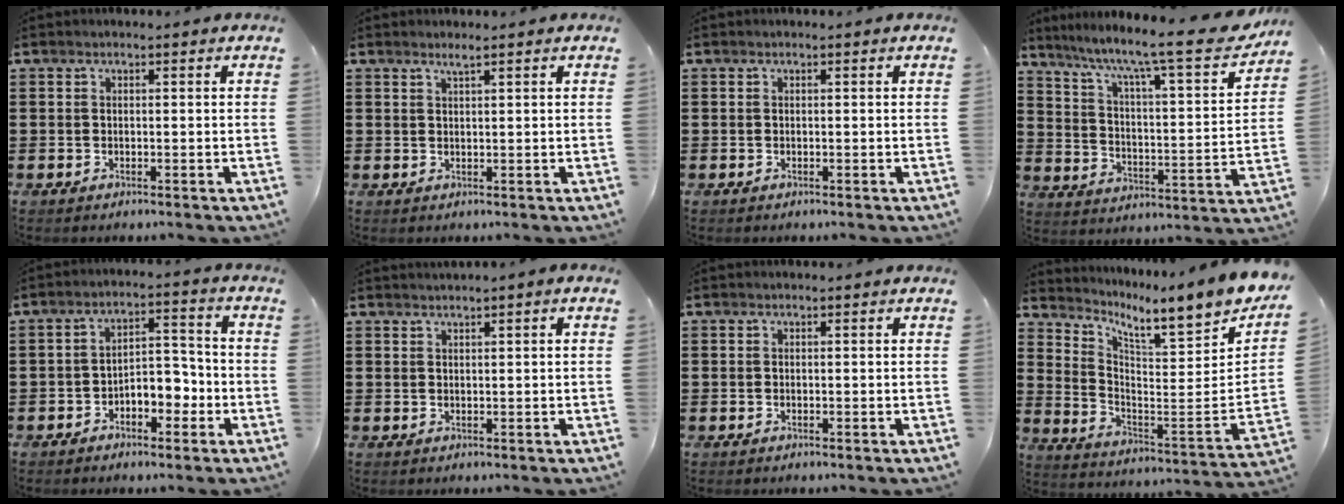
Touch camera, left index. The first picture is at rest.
{"total": 1.2, "force": [1.0, -0.1, 0.8], "torque": [-0.015, -0.001, 0.018]}
{"total": 0.0}
{"total": 10.1, "force": [8.0, 0.7, 6.1], "torque": [-0.123, -0.061, 0.120]}
{"total": 4.8, "force": [-2.8, 2.7, 2.8], "torque": [-0.050, 0.014, -0.055]}
{"total": 0.9, "force": [0.7, -0.2, 0.5], "torque": [-0.009, -0.001, 0.012]}
{"total": 0.0}
{"total": 7.1, "force": [6.1, 0.4, 3.7], "torque": [-0.078, -0.074, 0.088]}